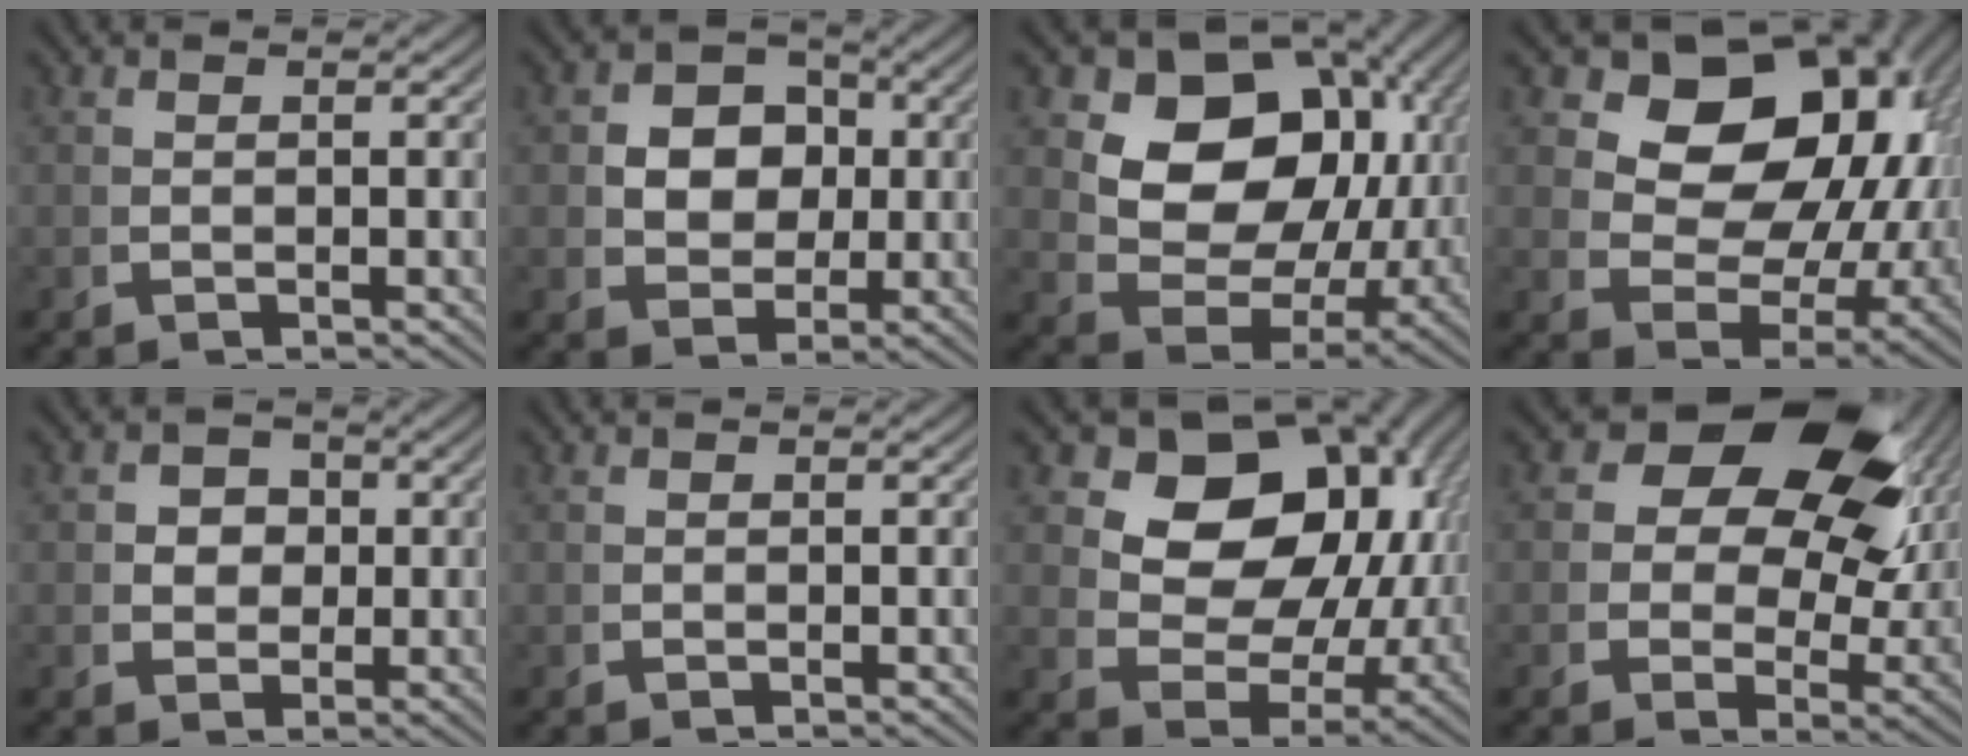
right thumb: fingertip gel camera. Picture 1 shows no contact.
{"total": 6.6, "force": [0.7, 5.4, 3.8], "torque": [-0.086, -0.035, 0.031]}
{"total": 16.0, "force": [2.4, 11.6, 10.7], "torque": [-0.215, -0.027, 0.044]}
{"total": 19.7, "force": [4.3, 13.6, 13.6], "torque": [-0.220, -0.009, 0.064]}
{"total": 3.8, "force": [0.6, 3.2, 1.8], "torque": [-0.038, -0.017, 0.018]}
{"total": 0.0}
{"total": 17.2, "force": [3.7, 12.0, 11.8], "torque": [-0.208, -0.017, 0.061]}
{"total": 15.7, "force": [4.2, 9.9, 11.4], "torque": [-0.157, 0.003, 0.056]}